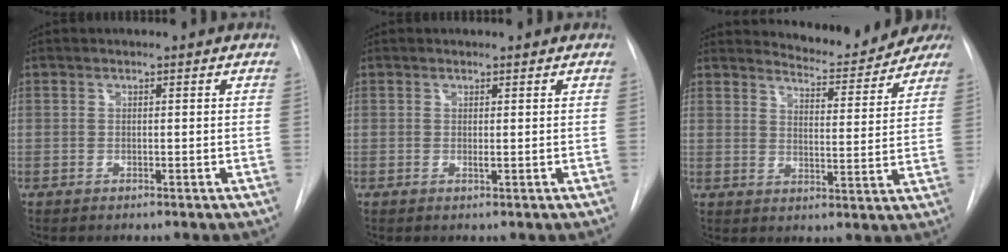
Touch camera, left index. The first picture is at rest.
{"total": 0.6, "force": [-0.6, -0.1, 0.2], "torque": [-0.009, -0.009, -0.008]}
{"total": 10.0, "force": [9.8, 1.5, 1.3], "torque": [-0.013, -0.027, 0.120]}